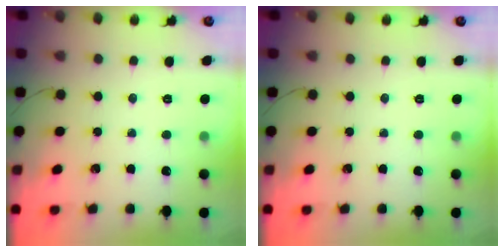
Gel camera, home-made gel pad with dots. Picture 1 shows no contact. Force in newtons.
{"total": 0.0}